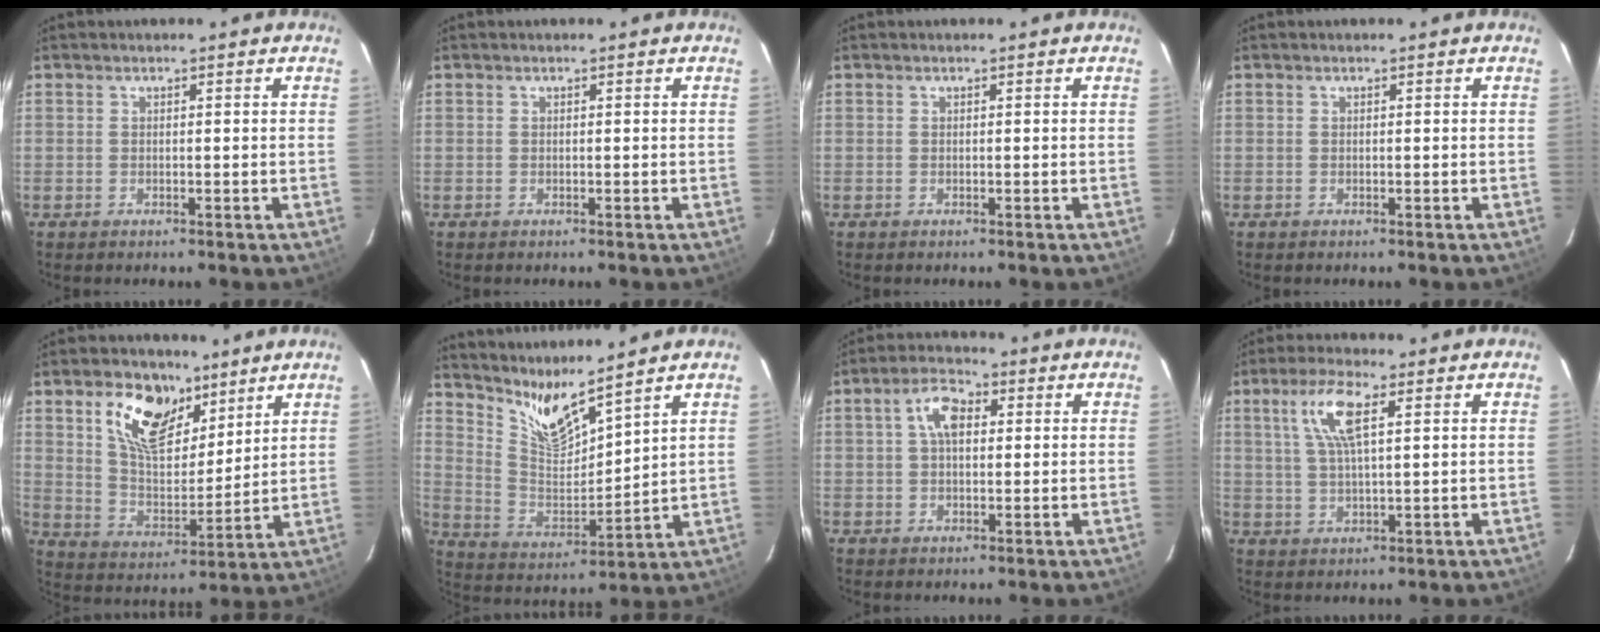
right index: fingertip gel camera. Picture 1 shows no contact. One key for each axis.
{"total": 0.0}
{"total": 0.0}
{"total": 0.0}
{"total": 13.9, "fx": 8.0, "fy": 7.5, "fz": 8.5, "tx": -0.153, "ty": 0.012, "tz": 0.148}
{"total": 9.7, "fx": 8.6, "fy": 0.4, "fz": 4.5, "tx": -0.091, "ty": -0.025, "tz": 0.172}
{"total": 5.8, "fx": 1.3, "fy": 3.4, "fz": 4.6, "tx": -0.085, "ty": 0.020, "tz": 0.025}
{"total": 7.8, "fx": 3.0, "fy": 1.9, "fz": 7.0, "tx": -0.140, "ty": 0.010, "tz": 0.059}